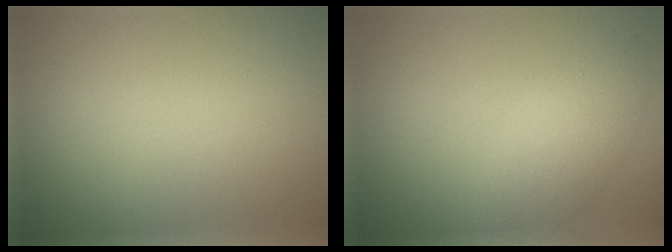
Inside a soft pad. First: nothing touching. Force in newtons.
{"total": 2.9, "press": 2.9, "slide": 0.2}